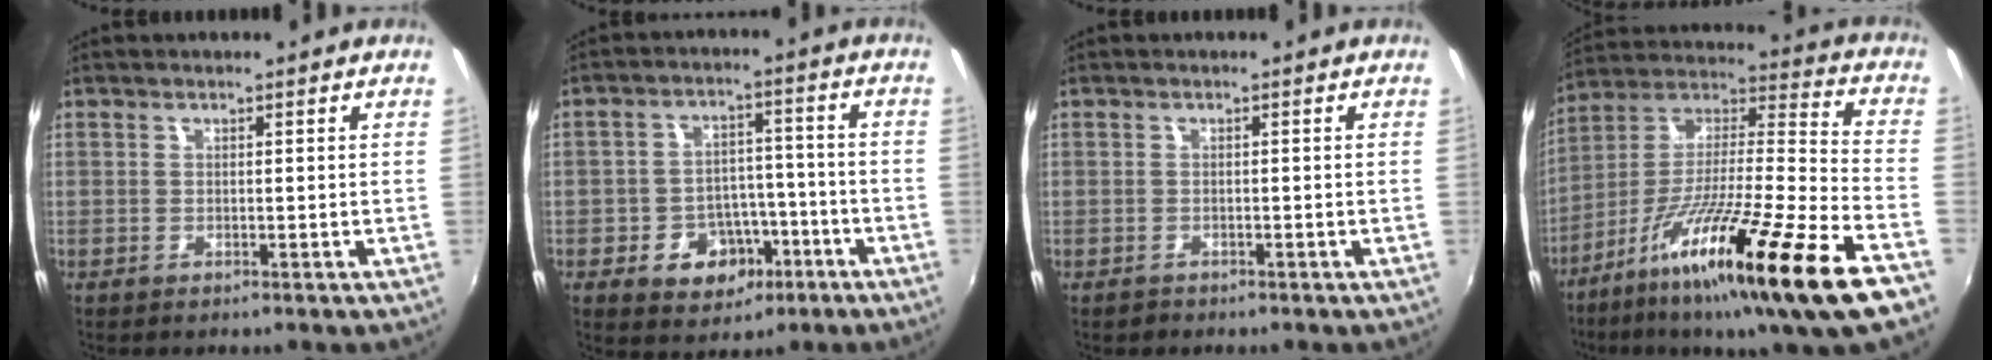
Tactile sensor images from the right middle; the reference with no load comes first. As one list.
[{"total": 9.9, "force": [-4.7, 7.5, 4.4], "torque": [-0.095, 0.023, -0.053]}, {"total": 1.1, "force": [-0.8, 0.8, 0.0], "torque": [-0.002, 0.001, -0.013]}, {"total": 25.6, "force": [-15.0, 0.7, 20.7], "torque": [-0.332, -0.043, -0.255]}]